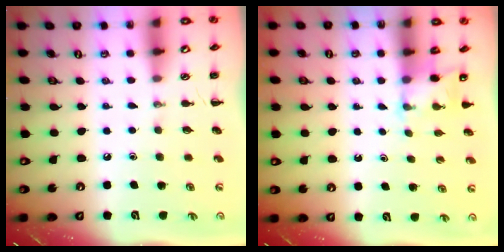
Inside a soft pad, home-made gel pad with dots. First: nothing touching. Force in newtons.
{"total": 2.8, "press": 2.7, "slide": 0.9}